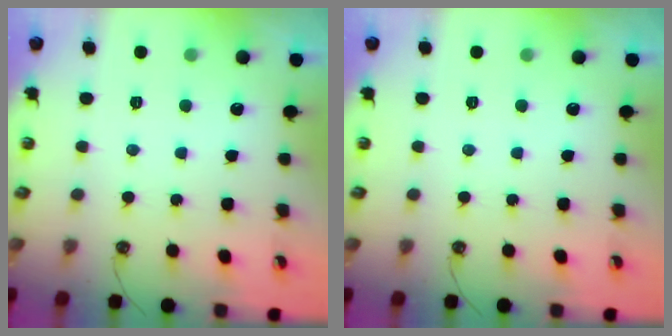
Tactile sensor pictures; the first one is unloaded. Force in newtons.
{"total": 0.0}